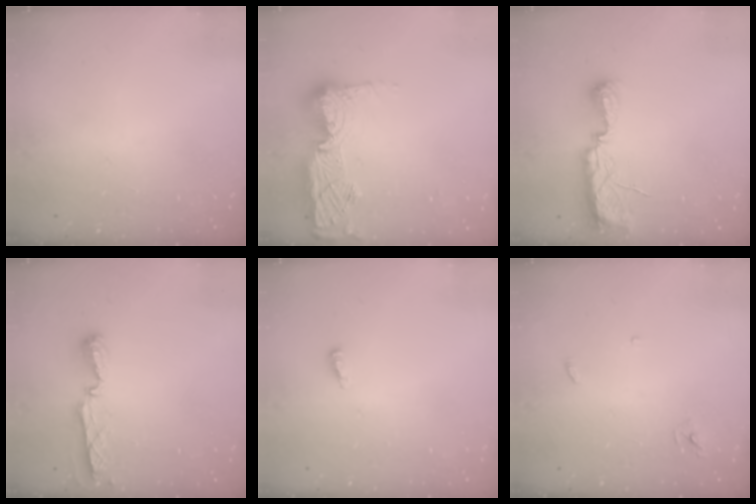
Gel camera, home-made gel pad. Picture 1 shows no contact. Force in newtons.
{"total": 15.4, "press": 15.4, "slide": 1.2}
{"total": 10.5, "press": 9.0, "slide": 5.3}
{"total": 5.6, "press": 5.5, "slide": 0.6}
{"total": 7.7, "press": 4.9, "slide": 5.9}
{"total": 2.9, "press": 2.9, "slide": 0.2}